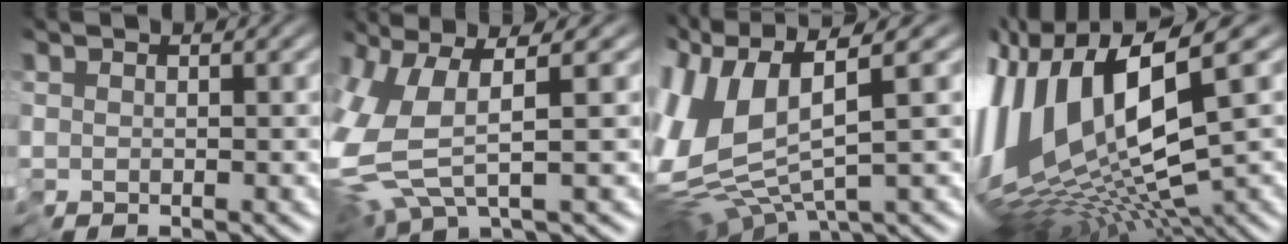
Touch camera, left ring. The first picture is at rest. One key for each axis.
{"total": 6.8, "fx": -0.4, "fy": 2.4, "fz": 6.4, "tx": -0.169, "ty": -0.018, "tz": 0.004}
{"total": 10.7, "fx": 1.2, "fy": 4.8, "fz": 9.5, "tx": -0.231, "ty": -0.001, "tz": 0.036}
{"total": 14.1, "fx": 1.3, "fy": 4.8, "fz": 13.1, "tx": -0.262, "ty": -0.001, "tz": 0.036}